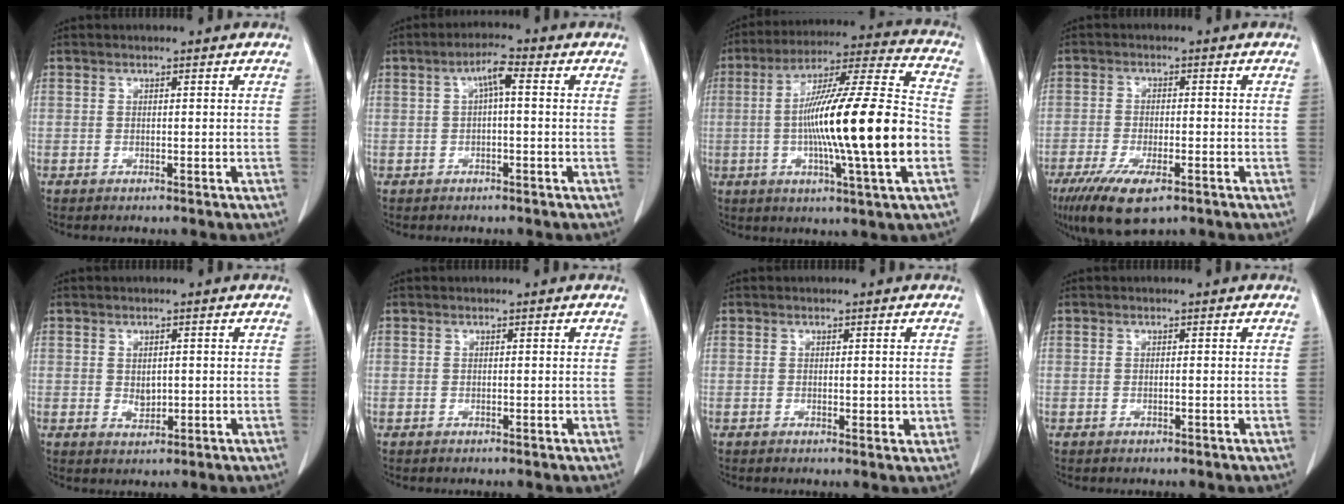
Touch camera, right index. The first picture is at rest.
{"total": 3.6, "force": [0.6, 0.6, 3.5], "torque": [-0.061, 0.016, 0.008]}
{"total": 21.9, "force": [-3.2, 0.4, 21.7], "torque": [-0.347, 0.005, -0.060]}
{"total": 8.8, "force": [-5.2, 2.9, 6.6], "torque": [-0.115, -0.016, -0.086]}
{"total": 2.3, "force": [0.1, 1.5, 1.7], "torque": [-0.028, -0.004, 0.009]}
{"total": 0.0}
{"total": 2.1, "force": [0.0, 1.0, 1.8], "torque": [-0.021, -0.004, 0.003]}
{"total": 0.0}